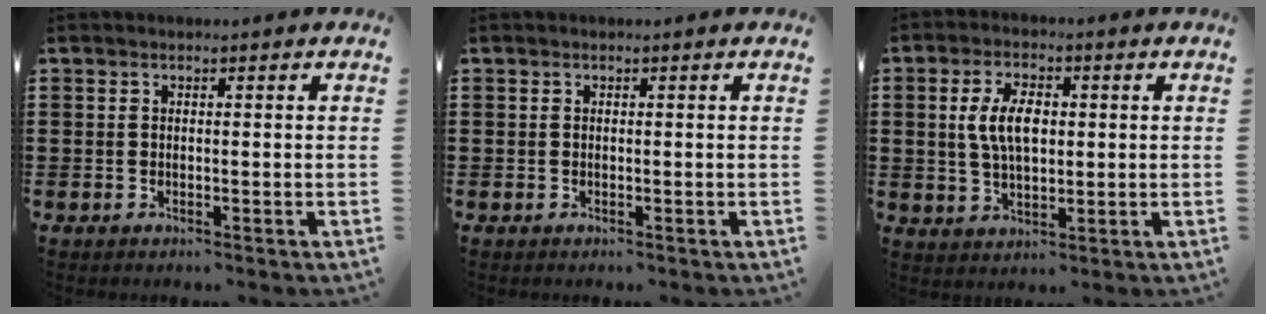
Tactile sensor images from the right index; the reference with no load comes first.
{"total": 0.0}
{"total": 6.7, "force": [0.8, 3.4, 5.7], "torque": [-0.114, 0.006, 0.008]}